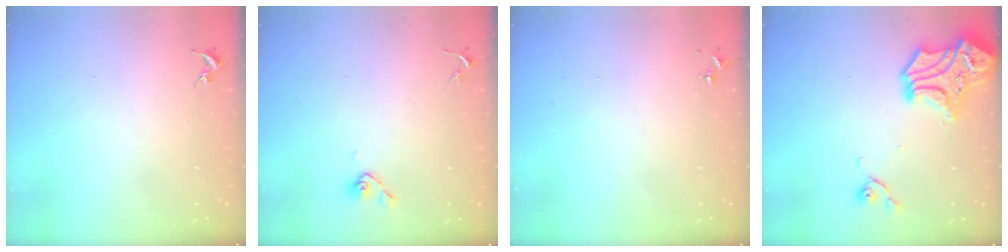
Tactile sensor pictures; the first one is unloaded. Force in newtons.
{"total": 5.9, "press": 5.4, "slide": 2.4}
{"total": 0.0}
{"total": 17.6, "press": 17.4, "slide": 2.2}